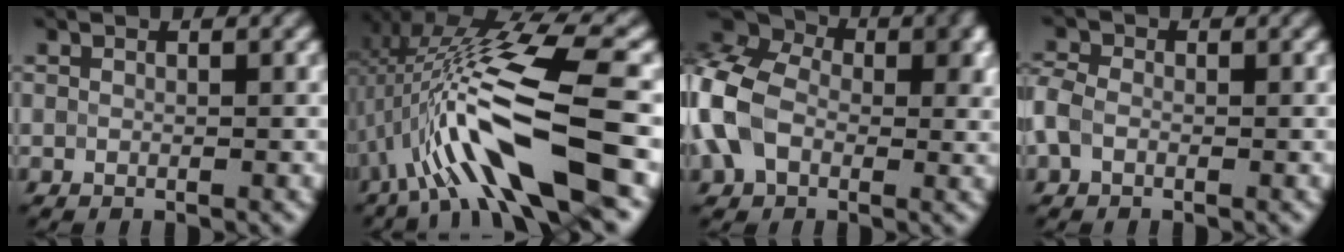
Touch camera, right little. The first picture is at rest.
{"total": 11.5, "force": [-1.1, 2.9, 11.1], "torque": [-0.198, 0.005, -0.020]}
{"total": 11.1, "force": [-0.5, 8.1, 7.6], "torque": [-0.180, 0.003, -0.025]}
{"total": 2.1, "force": [-0.7, 1.5, 1.2], "torque": [-0.030, 0.005, -0.023]}